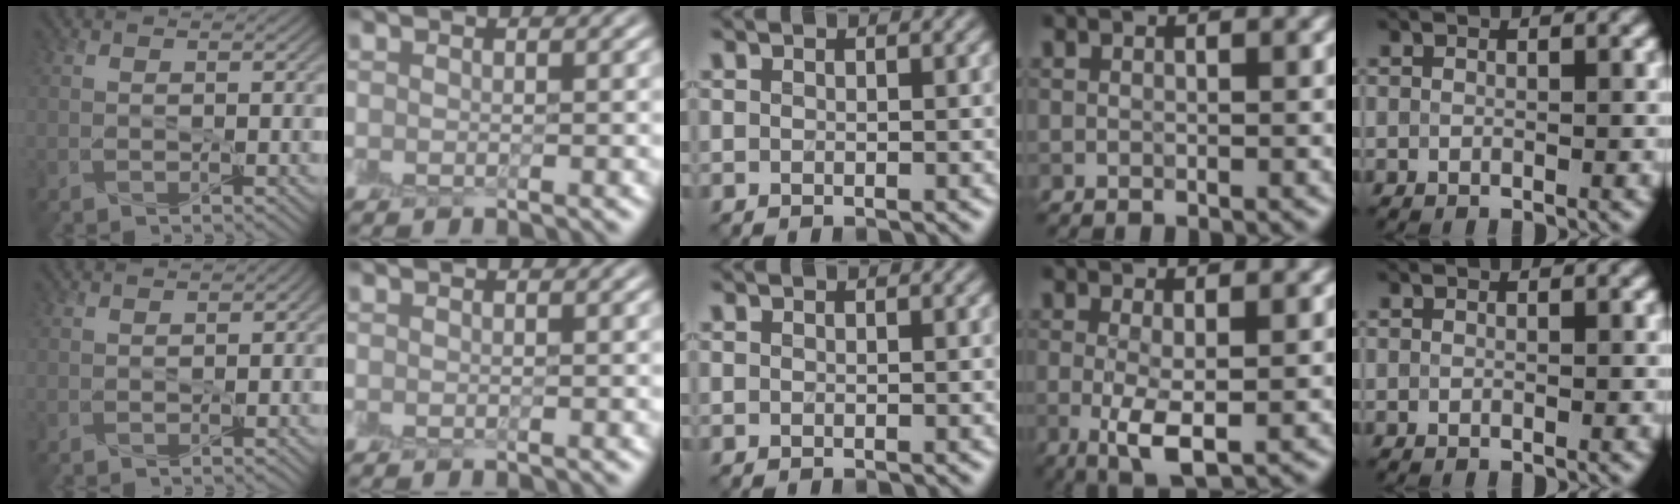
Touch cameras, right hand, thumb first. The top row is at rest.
{"thumb": {"total": 1.2, "force": [-0.3, 0.9, 0.7], "torque": [-0.009, -0.007, -0.002]}, "ring": {"total": 3.5, "force": [-0.5, 0.9, 3.3], "torque": [-0.069, -0.012, -0.008]}}